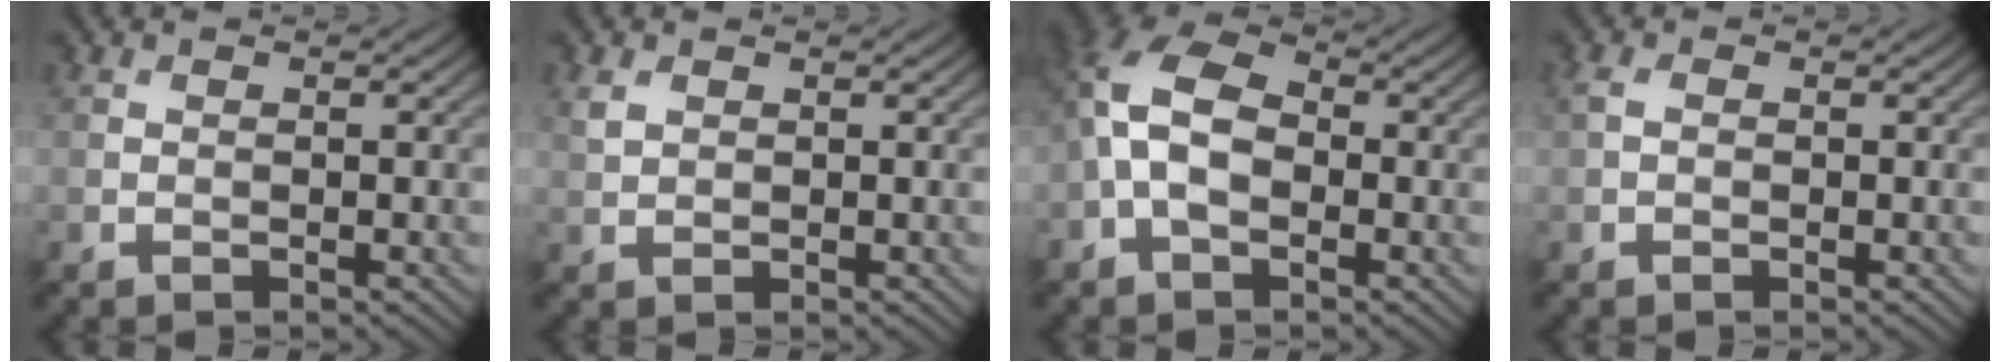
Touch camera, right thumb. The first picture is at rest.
{"total": 1.6, "force": [0.8, 1.1, 0.8], "torque": [-0.023, 0.001, 0.018]}
{"total": 9.1, "force": [-0.2, 5.8, 7.0], "torque": [-0.167, 0.018, -0.021]}
{"total": 1.5, "force": [0.2, 1.0, 1.1], "torque": [-0.027, 0.003, -0.001]}